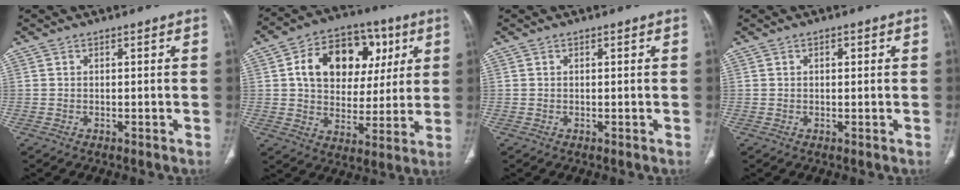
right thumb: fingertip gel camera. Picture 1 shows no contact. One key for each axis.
{"total": 18.8, "fx": 5.5, "fy": 13.3, "fz": 12.1, "tx": -0.153, "ty": 0.007, "tz": 0.089}
{"total": 0.0}
{"total": 1.1, "fx": 0.4, "fy": 0.6, "fz": 0.8, "tx": -0.012, "ty": 0.001, "tz": 0.005}